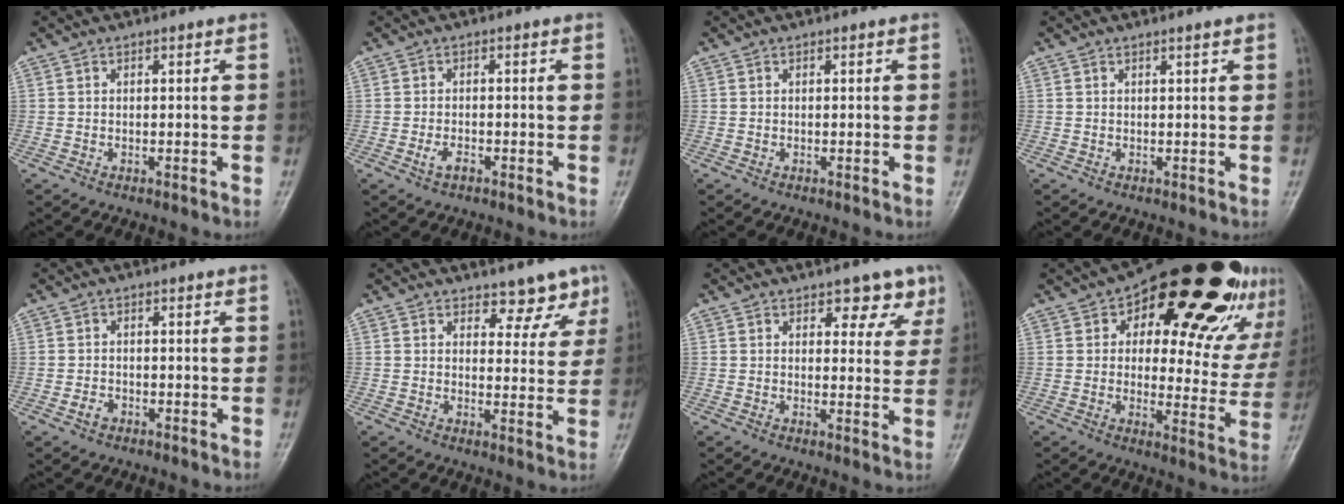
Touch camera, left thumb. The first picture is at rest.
{"total": 2.3, "force": [-1.1, 1.3, 1.5], "torque": [-0.030, 0.006, -0.021]}
{"total": 0.0}
{"total": 0.6, "force": [0.5, 0.0, 0.3], "torque": [-0.007, -0.004, 0.008]}
{"total": 1.9, "force": [-1.0, 1.4, 0.8], "torque": [-0.012, 0.006, -0.018]}
{"total": 5.5, "force": [4.3, 3.1, 1.4], "torque": [0.018, -0.031, 0.050]}
{"total": 5.4, "force": [3.7, 3.1, 2.5], "torque": [0.007, -0.020, 0.043]}
{"total": 27.3, "force": [14.9, 12.8, 18.9], "torque": [-0.208, -0.026, 0.201]}